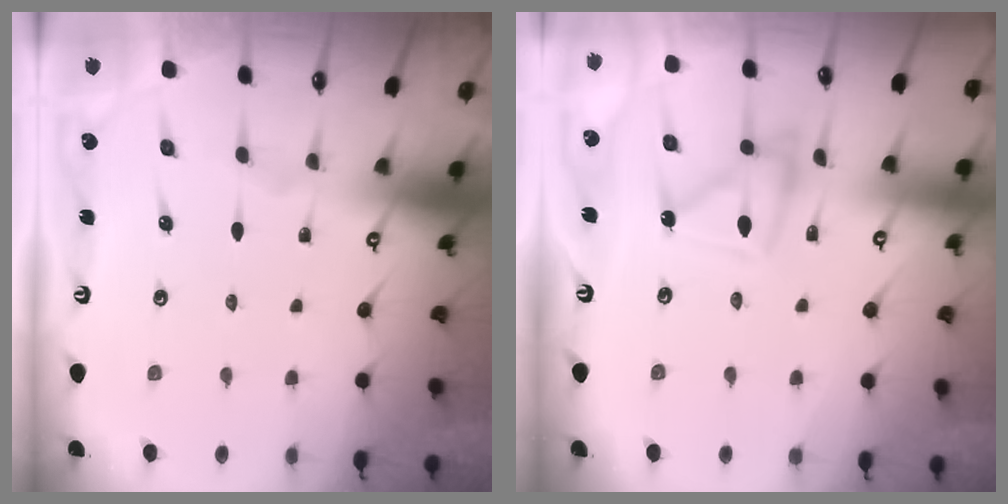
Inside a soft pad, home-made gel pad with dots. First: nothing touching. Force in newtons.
{"total": 10.8, "press": 10.7, "slide": 0.9}